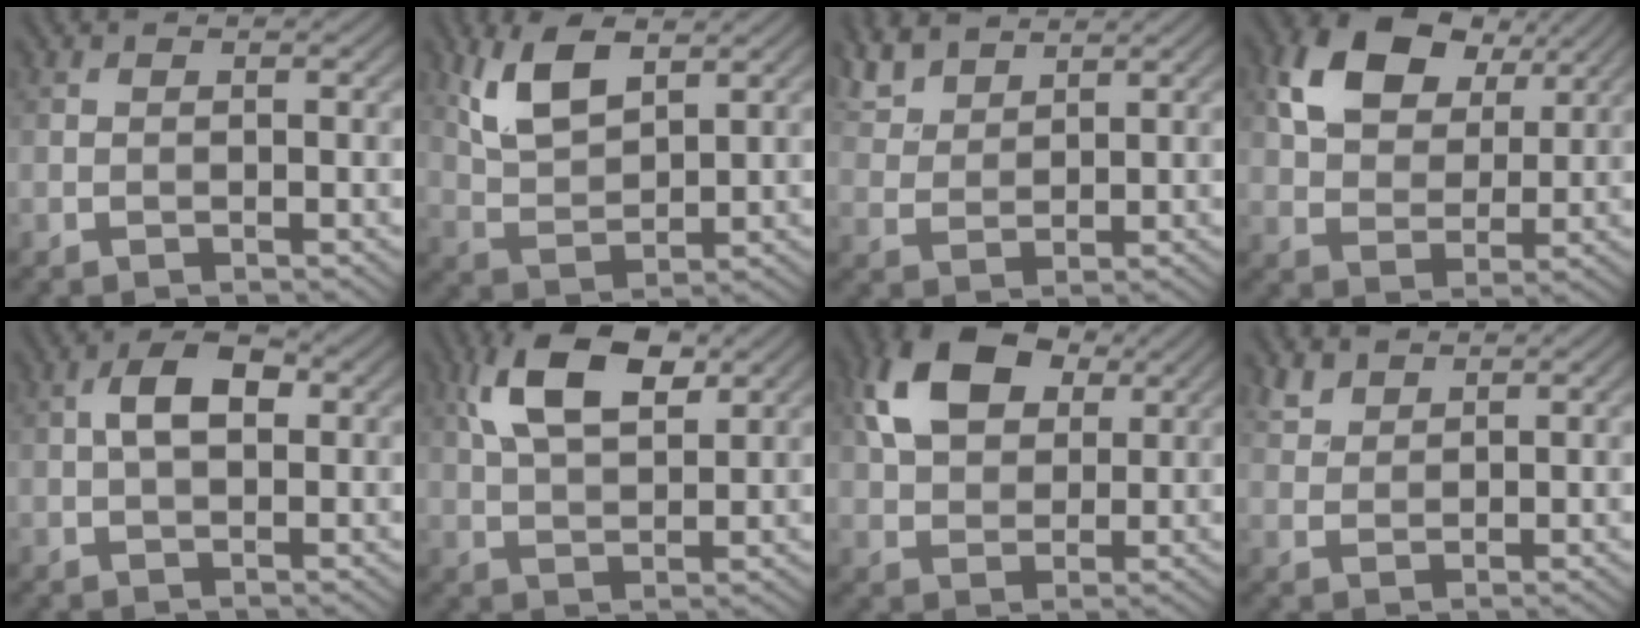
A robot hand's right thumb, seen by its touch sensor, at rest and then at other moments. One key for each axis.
{"total": 7.2, "fx": 4.1, "fy": 3.2, "fz": 5.1, "tx": -0.116, "ty": 0.000, "tz": 0.086}
{"total": 5.8, "fx": 4.7, "fy": 2.2, "fz": 2.6, "tx": -0.073, "ty": 0.012, "tz": 0.100}
{"total": 10.8, "fx": 5.2, "fy": 6.9, "fz": 6.5, "tx": -0.141, "ty": 0.007, "tz": 0.090}
{"total": 4.8, "fx": 0.8, "fy": 2.6, "fz": 3.9, "tx": -0.073, "ty": 0.009, "tz": 0.007}
{"total": 9.4, "fx": 4.2, "fy": 4.3, "fz": 7.2, "tx": -0.150, "ty": 0.017, "tz": 0.080}
{"total": 10.9, "fx": 4.4, "fy": 7.0, "fz": 7.2, "tx": -0.164, "ty": 0.020, "tz": 0.079}
{"total": 2.8, "fx": 2.3, "fy": 1.2, "fz": 1.0, "tx": -0.026, "ty": 0.003, "tz": 0.055}